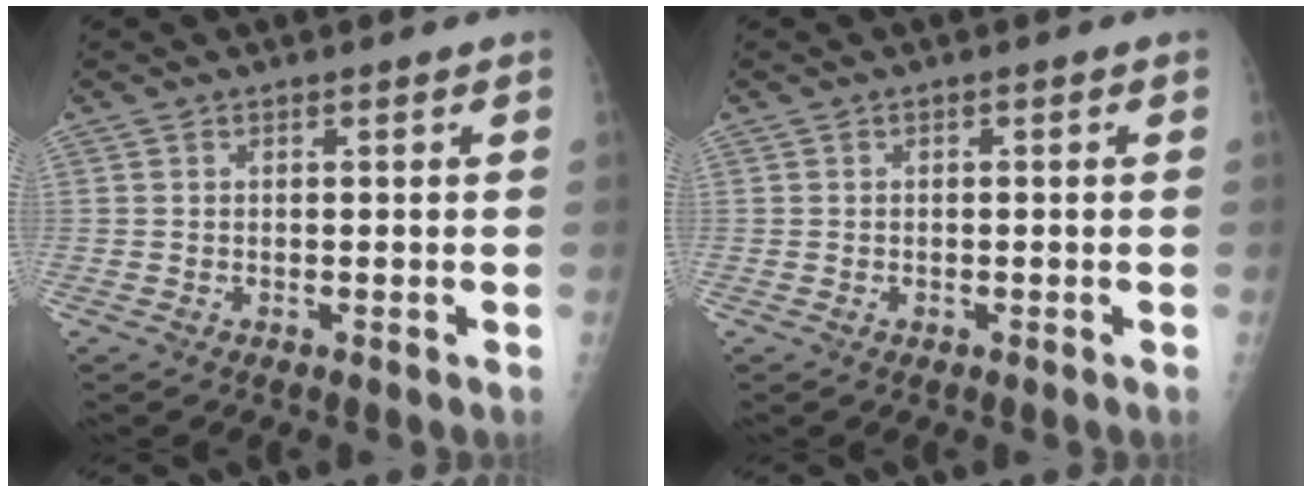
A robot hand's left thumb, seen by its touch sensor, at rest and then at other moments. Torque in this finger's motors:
{"motor_torque": [-0.28, 0.12, 0.22, 0.08, 0.01]}